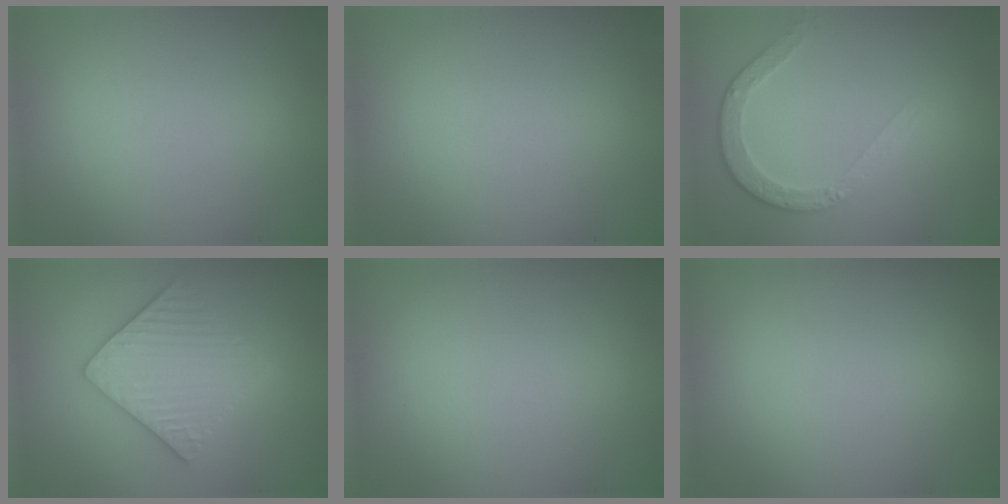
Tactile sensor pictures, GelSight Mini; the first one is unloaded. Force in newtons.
{"total": 0.0}
{"total": 3.4, "press": 2.7, "slide": 2.1}
{"total": 5.2, "press": 5.1, "slide": 1.0}
{"total": 0.0}
{"total": 0.0}